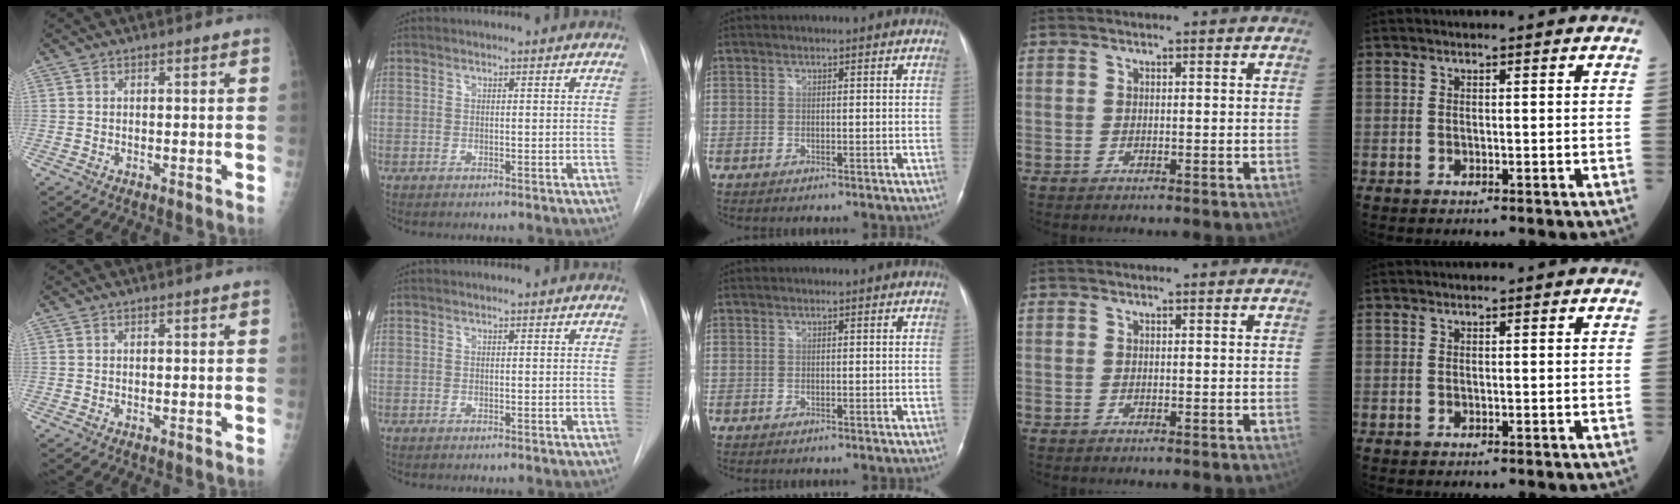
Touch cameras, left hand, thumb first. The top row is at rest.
{}